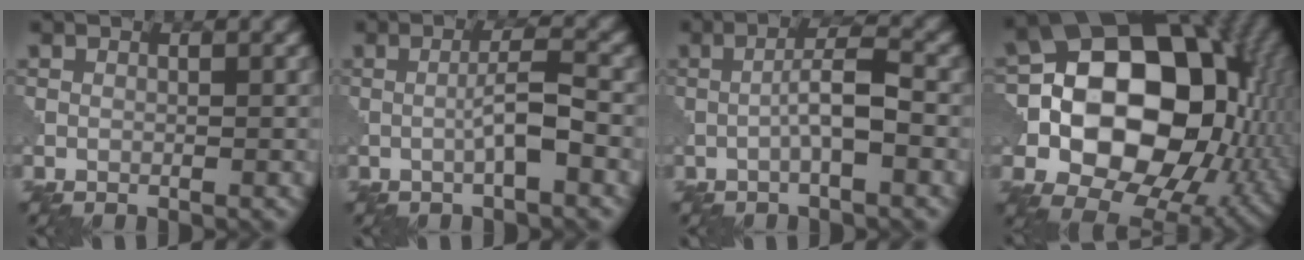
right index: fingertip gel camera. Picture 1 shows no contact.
{"total": 3.0, "force": [-0.8, 0.2, 2.9], "torque": [-0.049, 0.010, -0.018]}
{"total": 3.6, "force": [-0.9, 0.5, 3.4], "torque": [-0.060, 0.011, -0.021]}
{"total": 17.8, "force": [-1.0, 13.0, 12.1], "torque": [-0.203, 0.001, -0.017]}